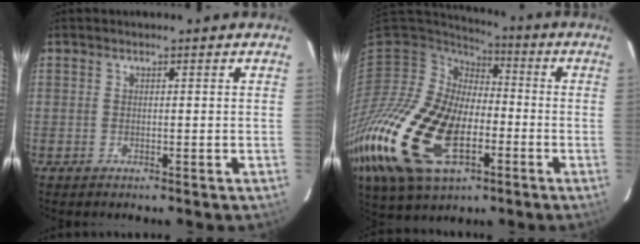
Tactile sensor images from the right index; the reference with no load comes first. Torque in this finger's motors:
{"motor_torque": [2.14, 0.00, 1.05, 0.21]}